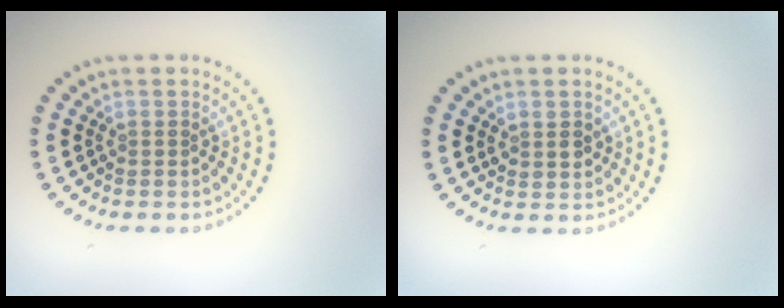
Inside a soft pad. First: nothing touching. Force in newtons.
{"total": 1.5, "press": 1.4, "slide": 0.6}